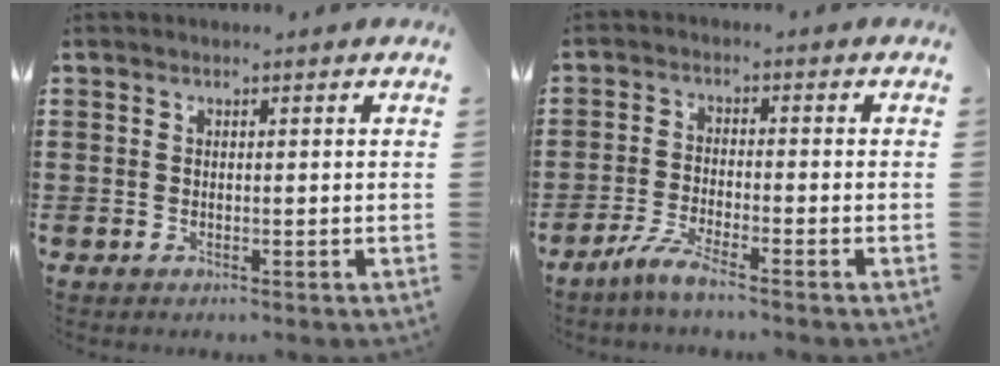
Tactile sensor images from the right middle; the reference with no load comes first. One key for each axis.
{"total": 4.3, "fx": -3.5, "fy": 0.1, "fz": 2.4, "tx": -0.061, "ty": -0.010, "tz": -0.070}